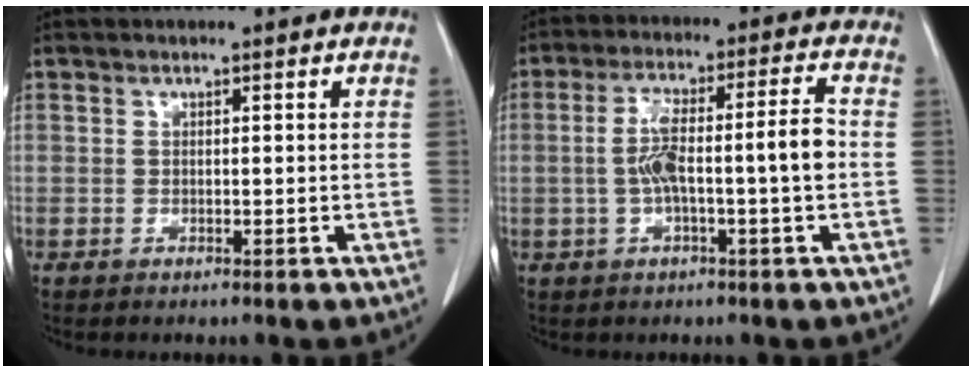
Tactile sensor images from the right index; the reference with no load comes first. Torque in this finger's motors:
{"motor_torque": [0.39, 0.06, 0.26, 0.07]}